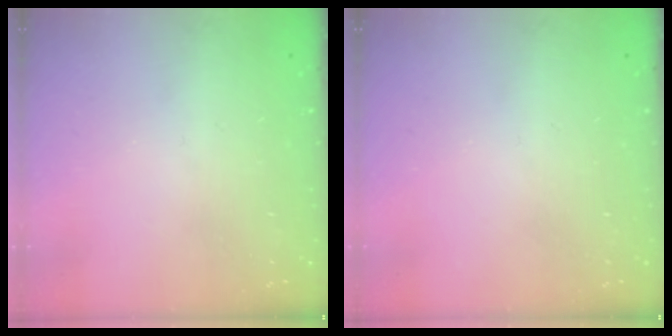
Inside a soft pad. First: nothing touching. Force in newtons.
{"total": 0.0}